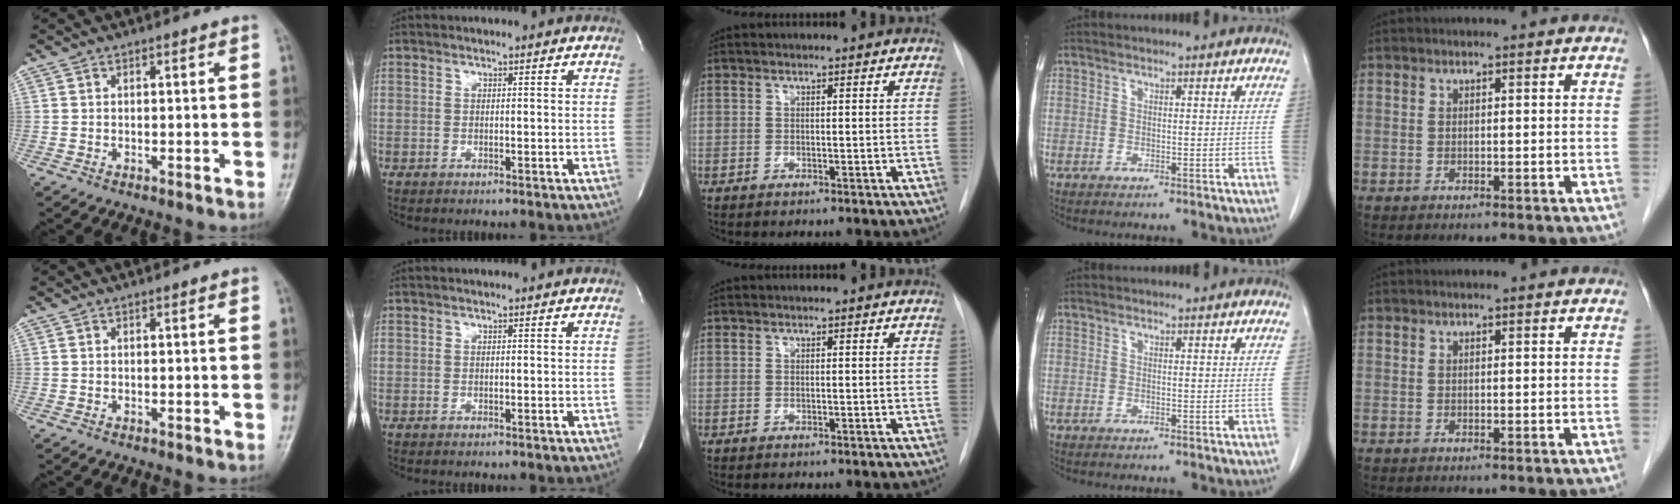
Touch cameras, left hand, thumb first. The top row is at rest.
{}